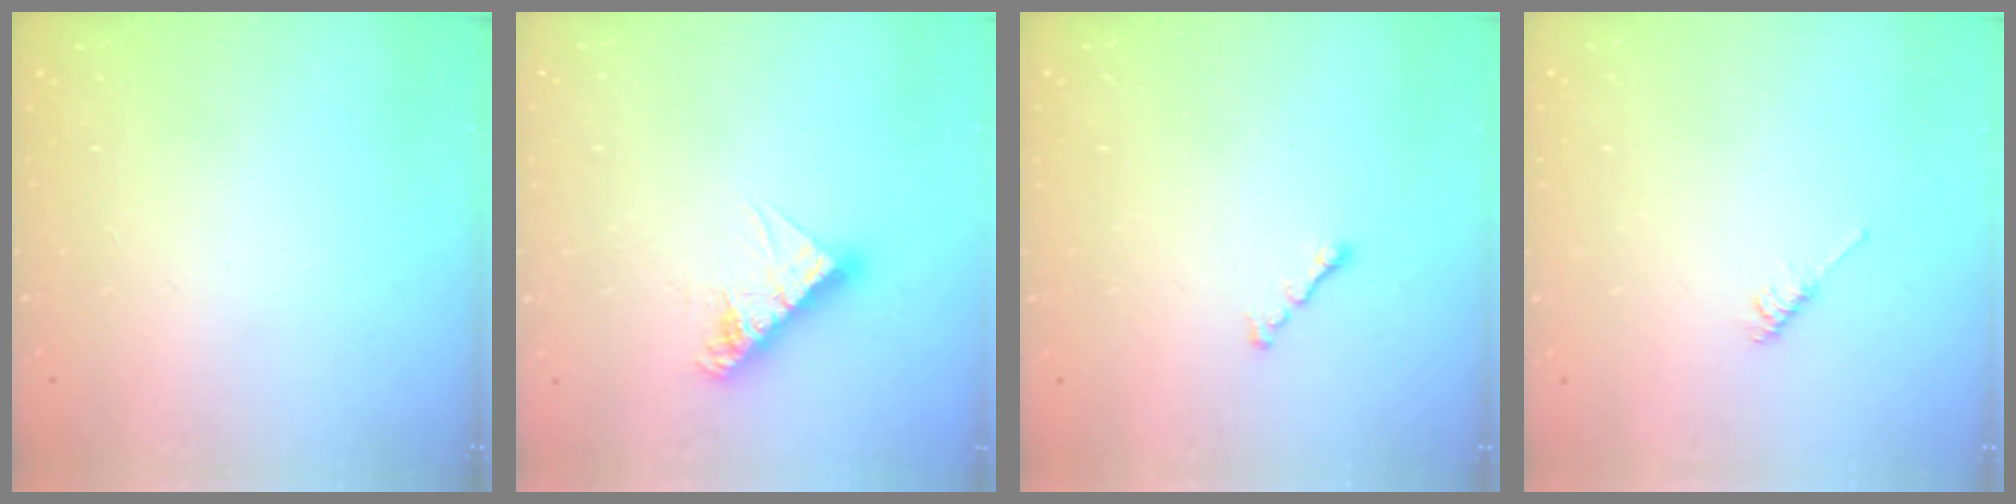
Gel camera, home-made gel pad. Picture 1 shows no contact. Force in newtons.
{"total": 9.8, "press": 9.8, "slide": 0.7}
{"total": 1.2, "press": 1.1, "slide": 0.5}
{"total": 3.3, "press": 3.2, "slide": 0.6}